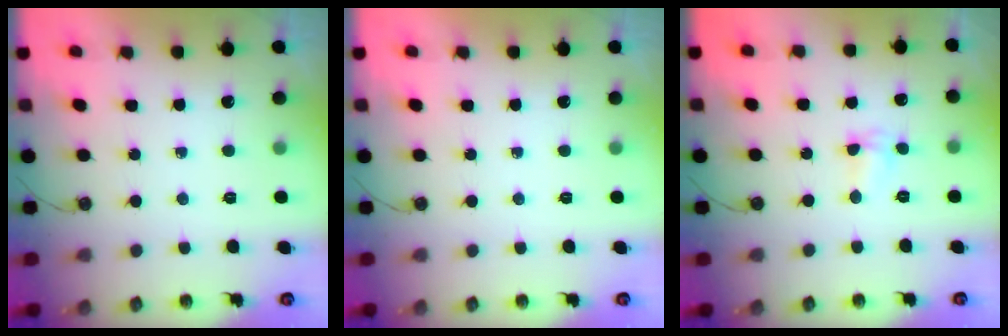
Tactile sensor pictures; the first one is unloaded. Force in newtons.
{"total": 0.0}
{"total": 5.8, "press": 4.7, "slide": 3.4}